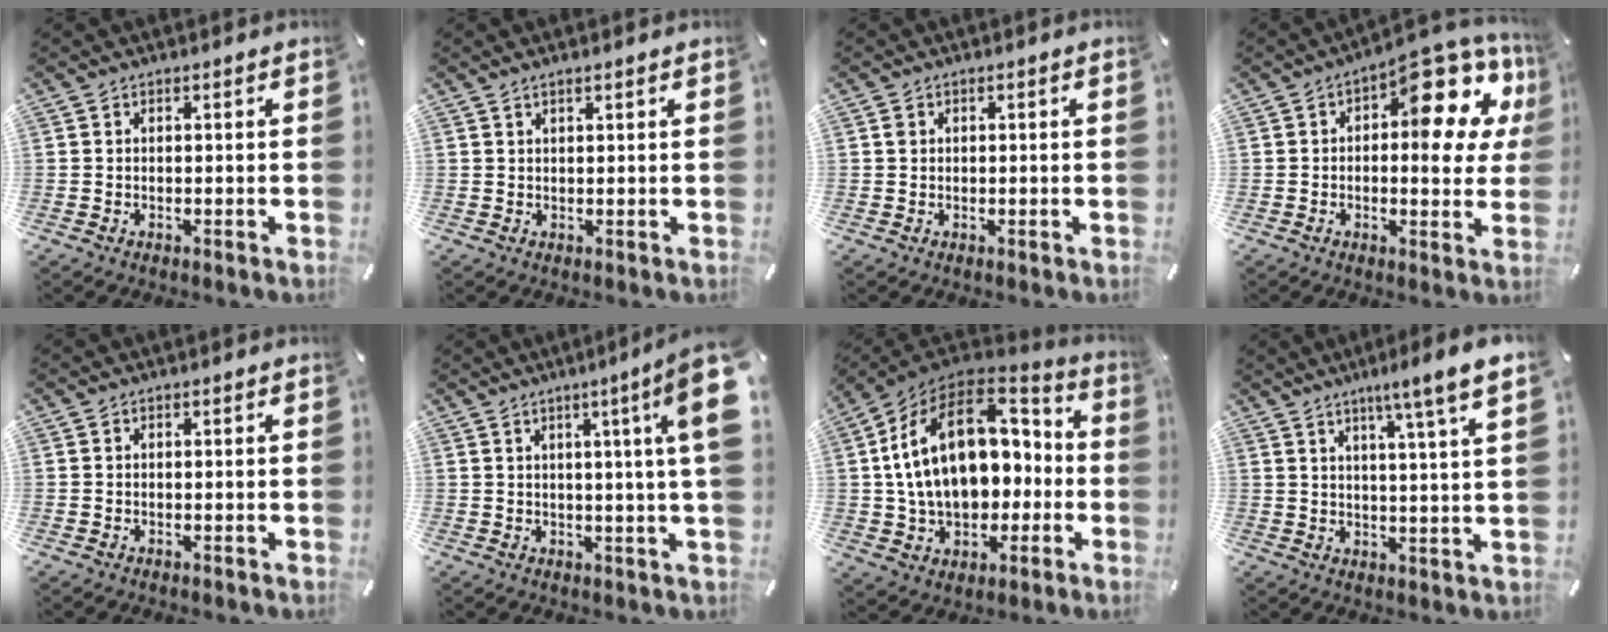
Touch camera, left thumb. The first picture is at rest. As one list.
[{"total": 1.2, "force": [0.9, 0.0, 0.9], "torque": [-0.017, -0.002, 0.015]}, {"total": 0.7, "force": [0.2, 0.6, 0.4], "torque": [-0.001, -0.001, 0.002]}, {"total": 15.4, "force": [6.3, 7.1, 12.1], "torque": [-0.141, -0.063, 0.102]}, {"total": 0.0}, {"total": 11.7, "force": [4.2, -0.1, 10.9], "torque": [-0.163, -0.031, 0.063]}, {"total": 23.5, "force": [3.2, 16.3, 16.6], "torque": [-0.303, -0.003, 0.065]}, {"total": 8.0, "force": [5.4, -1.0, 5.7], "torque": [-0.092, -0.034, 0.082]}]